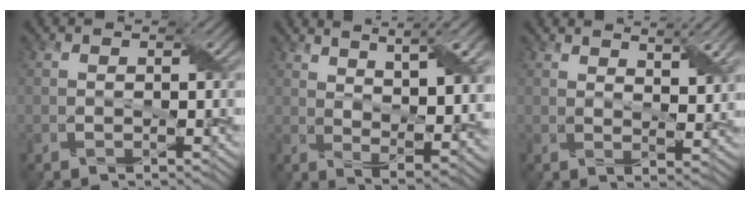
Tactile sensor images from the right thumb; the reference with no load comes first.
{"total": 12.5, "force": [6.5, 3.3, 10.2], "torque": [-0.173, 0.009, 0.105]}
{"total": 5.0, "force": [3.6, 0.2, 3.5], "torque": [-0.062, 0.002, 0.070]}